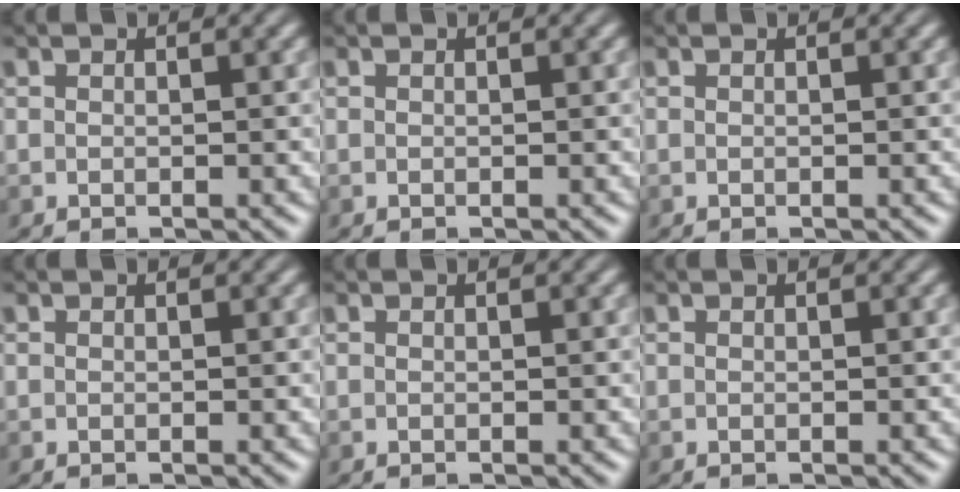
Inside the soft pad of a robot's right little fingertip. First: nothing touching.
{"total": 0.0}
{"total": 0.0}
{"total": 0.0}
{"total": 0.0}
{"total": 0.0}